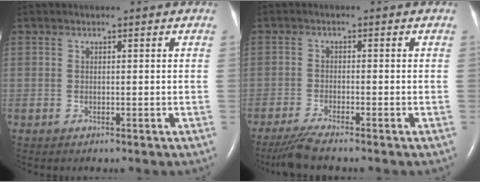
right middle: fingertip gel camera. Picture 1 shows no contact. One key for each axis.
{"total": 3.7, "fx": -3.2, "fy": -0.6, "fz": 1.8, "tx": -0.044, "ty": -0.015, "tz": -0.067}